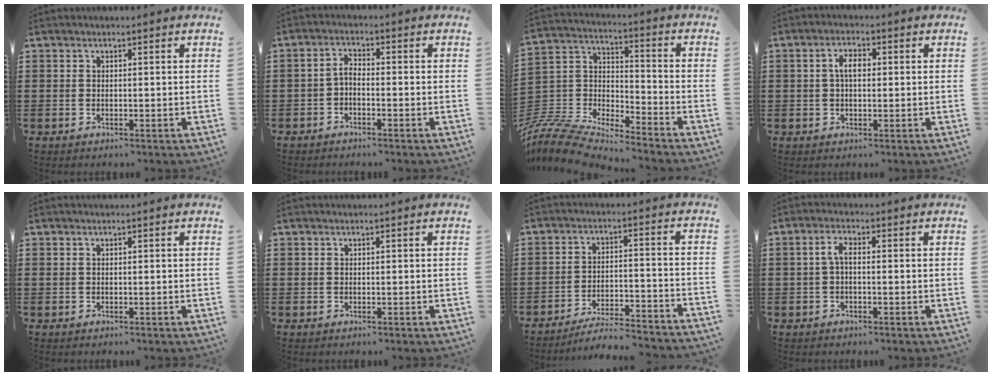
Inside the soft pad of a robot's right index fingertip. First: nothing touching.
{"total": 1.9, "force": [-1.4, 0.6, 1.2], "torque": [-0.033, 0.005, -0.032]}
{"total": 8.6, "force": [-8.2, 1.5, 2.0], "torque": [-0.070, -0.006, -0.172]}
{"total": 3.2, "force": [0.3, 1.6, 2.8], "torque": [-0.056, 0.010, 0.003]}
{"total": 0.0}
{"total": 0.0}
{"total": 5.8, "force": [-5.5, 0.1, 1.9], "torque": [-0.038, -0.005, -0.109]}
{"total": 2.6, "force": [-0.2, 1.0, 2.4], "torque": [-0.062, 0.000, -0.011]}